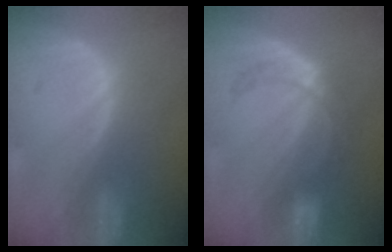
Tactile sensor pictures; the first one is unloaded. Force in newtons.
{"total": 5.6, "press": 5.4, "slide": 1.6}